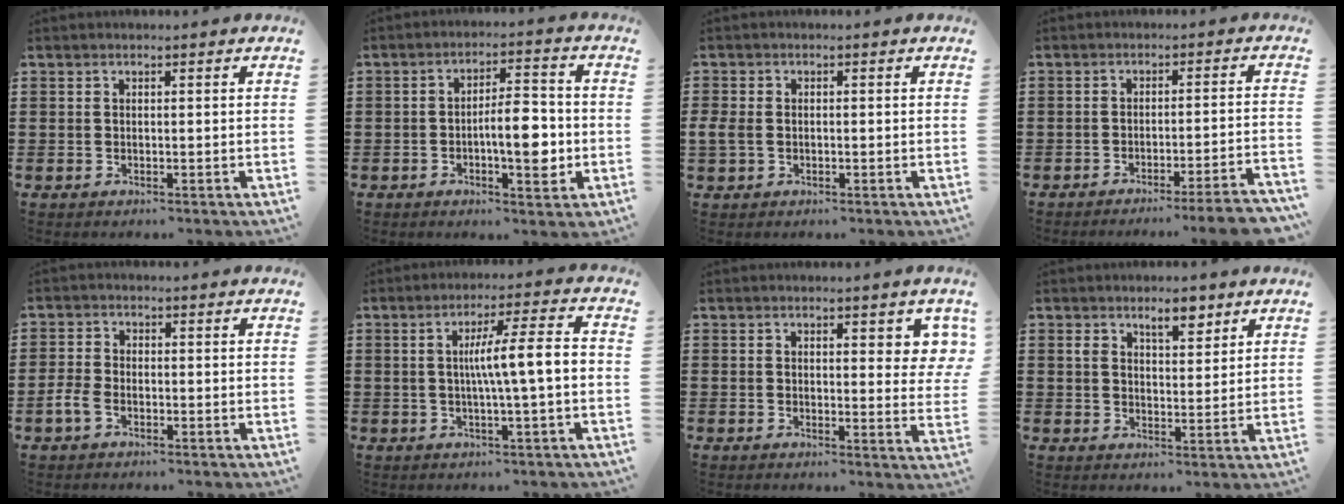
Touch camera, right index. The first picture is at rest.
{"total": 7.6, "force": [-1.6, 2.7, 6.9], "torque": [-0.101, 0.002, -0.030]}
{"total": 1.9, "force": [-0.6, 1.3, 1.2], "torque": [-0.041, -0.005, -0.017]}
{"total": 4.3, "force": [-3.7, -0.7, 2.1], "torque": [-0.033, -0.015, -0.071]}
{"total": 2.8, "force": [-1.5, 1.5, 1.8], "torque": [-0.047, -0.002, -0.032]}
{"total": 7.1, "force": [-0.3, 0.1, 7.0], "torque": [-0.130, 0.000, -0.013]}
{"total": 3.4, "force": [1.9, 1.7, 2.2], "torque": [-0.026, -0.001, 0.028]}
{"total": 4.7, "force": [3.2, 2.0, 2.8], "torque": [-0.039, 0.000, 0.051]}